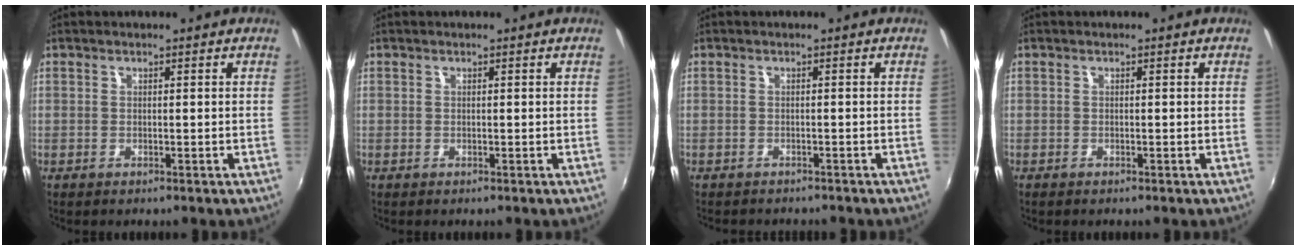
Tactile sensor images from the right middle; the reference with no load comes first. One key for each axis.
{"total": 0.0}
{"total": 2.9, "fx": -2.7, "fy": 0.6, "fz": 0.8, "tx": -0.022, "ty": -0.011, "tz": -0.038}
{"total": 0.6, "fx": -0.5, "fy": 0.2, "fz": 0.2, "tx": -0.004, "ty": -0.004, "tz": -0.011}